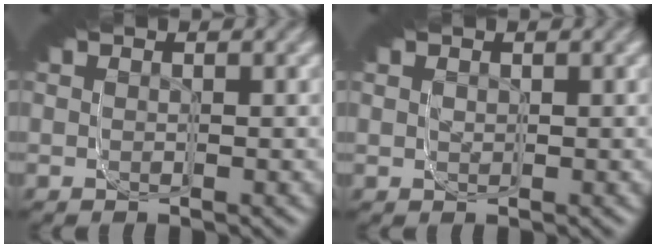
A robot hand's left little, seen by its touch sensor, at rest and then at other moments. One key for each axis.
{"total": 1.3, "fx": 0.3, "fy": 1.3, "fz": 0.4, "tx": -0.012, "ty": 0.001, "tz": 0.000}